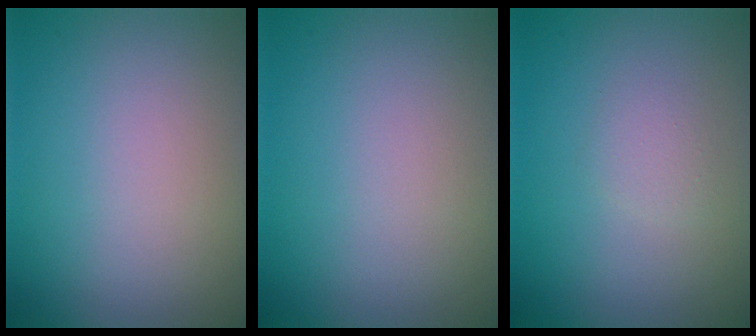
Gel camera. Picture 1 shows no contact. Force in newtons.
{"total": 0.0}
{"total": 1.0, "press": 1.0, "slide": 0.0}